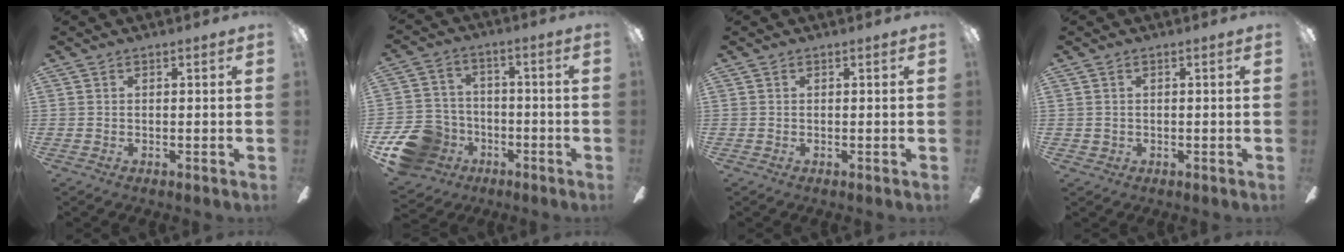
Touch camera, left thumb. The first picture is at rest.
{"total": 13.6, "force": [-6.6, 10.6, 5.3], "torque": [-0.121, 0.048, -0.115]}
{"total": 0.0}
{"total": 1.0, "force": [0.2, 1.0, 0.2], "torque": [-0.005, 0.004, 0.002]}